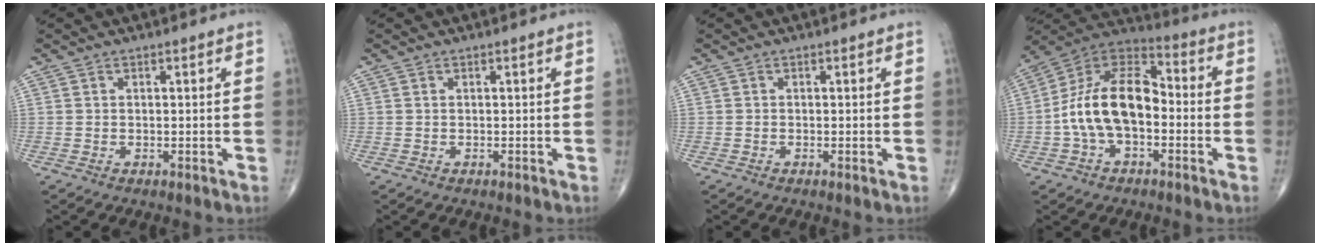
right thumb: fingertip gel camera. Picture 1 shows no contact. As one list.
[{"total": 0.0}, {"total": 0.0}, {"total": 15.9, "force": [-2.2, 9.1, 12.8], "torque": [-0.223, 0.047, -0.050]}]